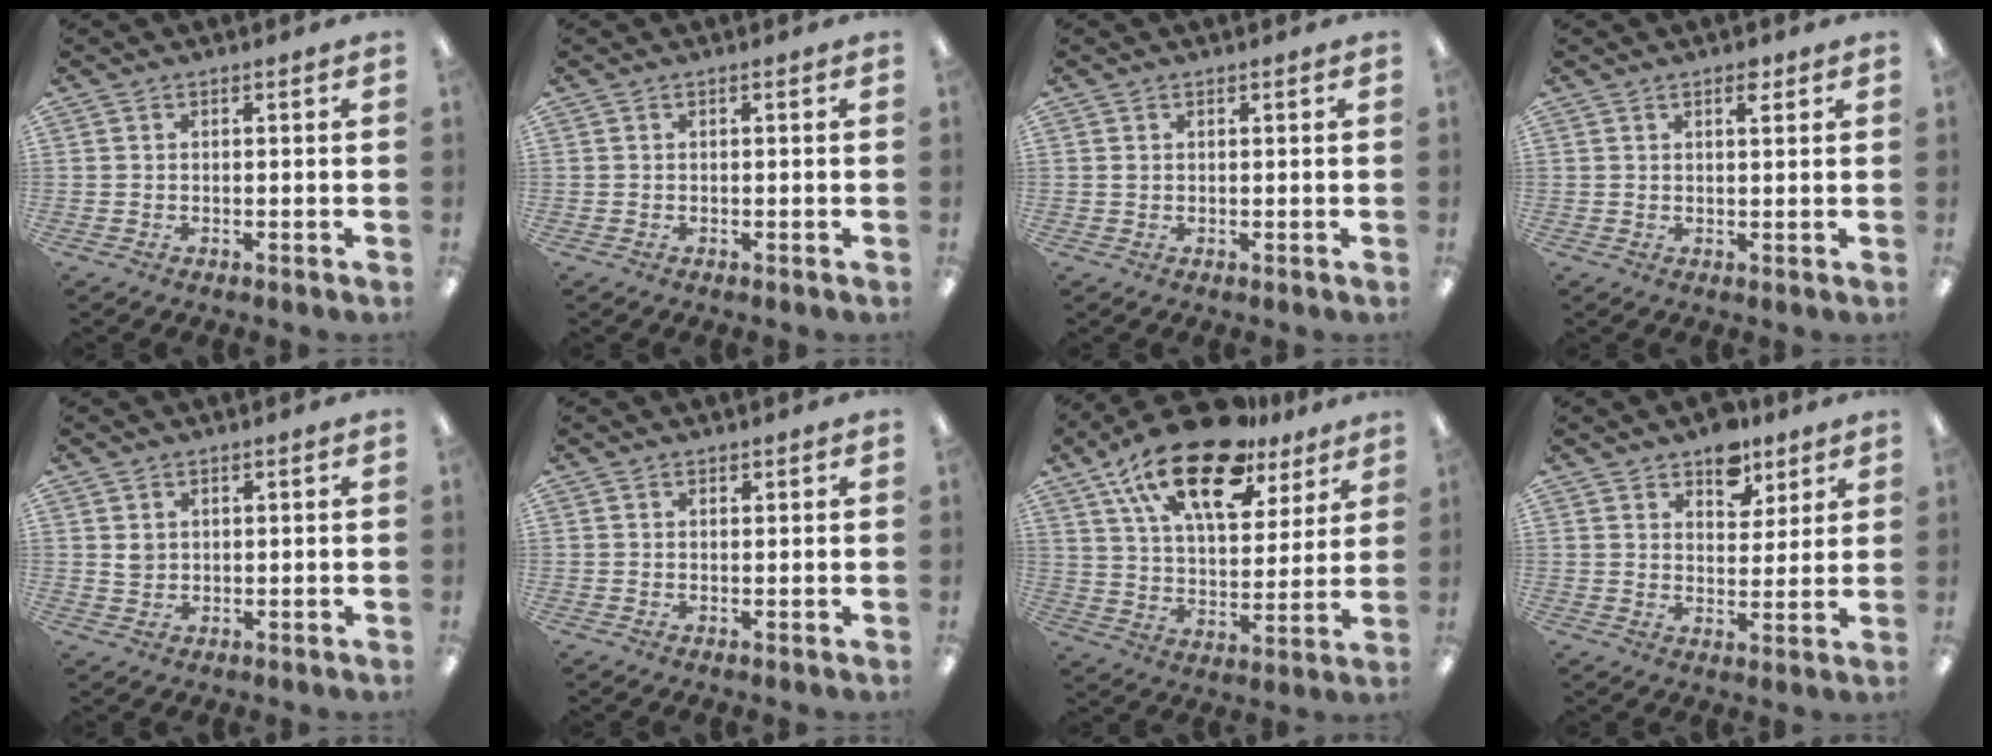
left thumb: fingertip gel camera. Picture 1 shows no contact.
{"total": 0.0}
{"total": 0.7, "force": [0.4, 0.5, 0.3], "torque": [-0.008, 0.002, 0.007]}
{"total": 2.7, "force": [1.9, 0.9, 1.7], "torque": [-0.021, -0.006, 0.031]}
{"total": 2.2, "force": [1.2, 1.8, 0.7], "torque": [-0.007, -0.001, 0.020]}
{"total": 0.9, "force": [0.8, 0.3, 0.0], "torque": [0.000, -0.001, 0.016]}
{"total": 22.5, "force": [14.4, 10.0, 14.1], "torque": [-0.238, -0.074, 0.251]}
{"total": 8.7, "force": [6.4, 5.1, 2.8], "torque": [-0.024, -0.039, 0.113]}